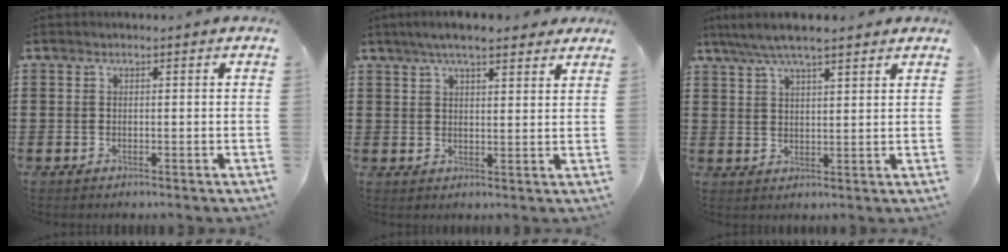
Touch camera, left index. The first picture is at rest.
{"total": 5.8, "force": [4.7, 1.2, 3.2], "torque": [-0.071, -0.001, 0.085]}
{"total": 5.5, "force": [4.5, 0.9, 3.1], "torque": [-0.071, -0.005, 0.079]}